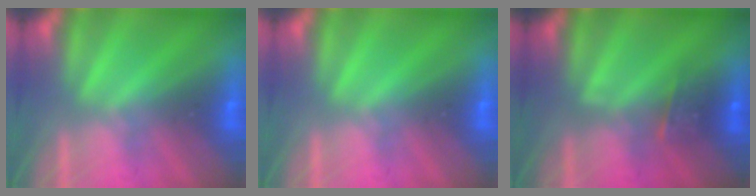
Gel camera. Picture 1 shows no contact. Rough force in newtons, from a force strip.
{"total": 0.0}
{"total": 2.4}